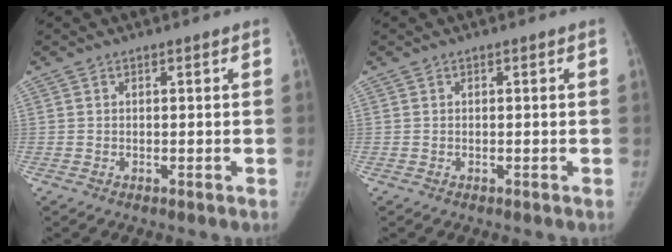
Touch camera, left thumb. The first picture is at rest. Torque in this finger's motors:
{"motor_torque": [-0.02, 0.01, 0.22, -0.12, -0.02]}